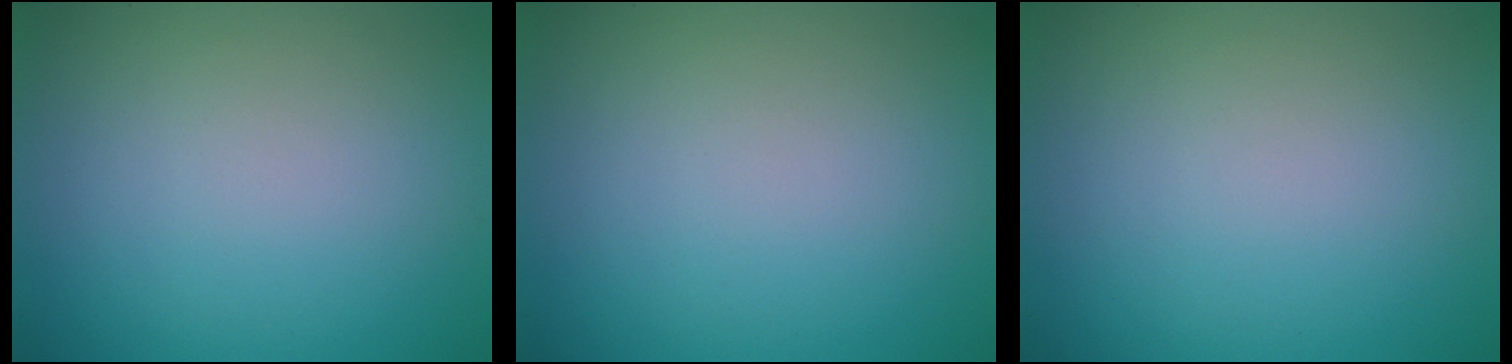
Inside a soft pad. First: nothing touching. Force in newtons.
{"total": 0.0}
{"total": 0.0}